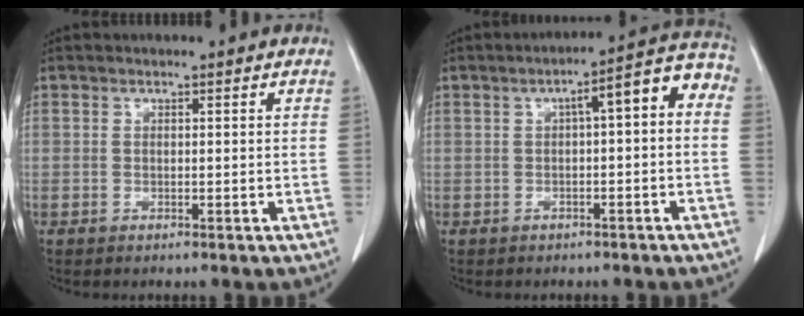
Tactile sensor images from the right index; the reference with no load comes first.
{"total": 7.7, "force": [0.7, 1.6, 7.5], "torque": [-0.094, 0.040, 0.000]}